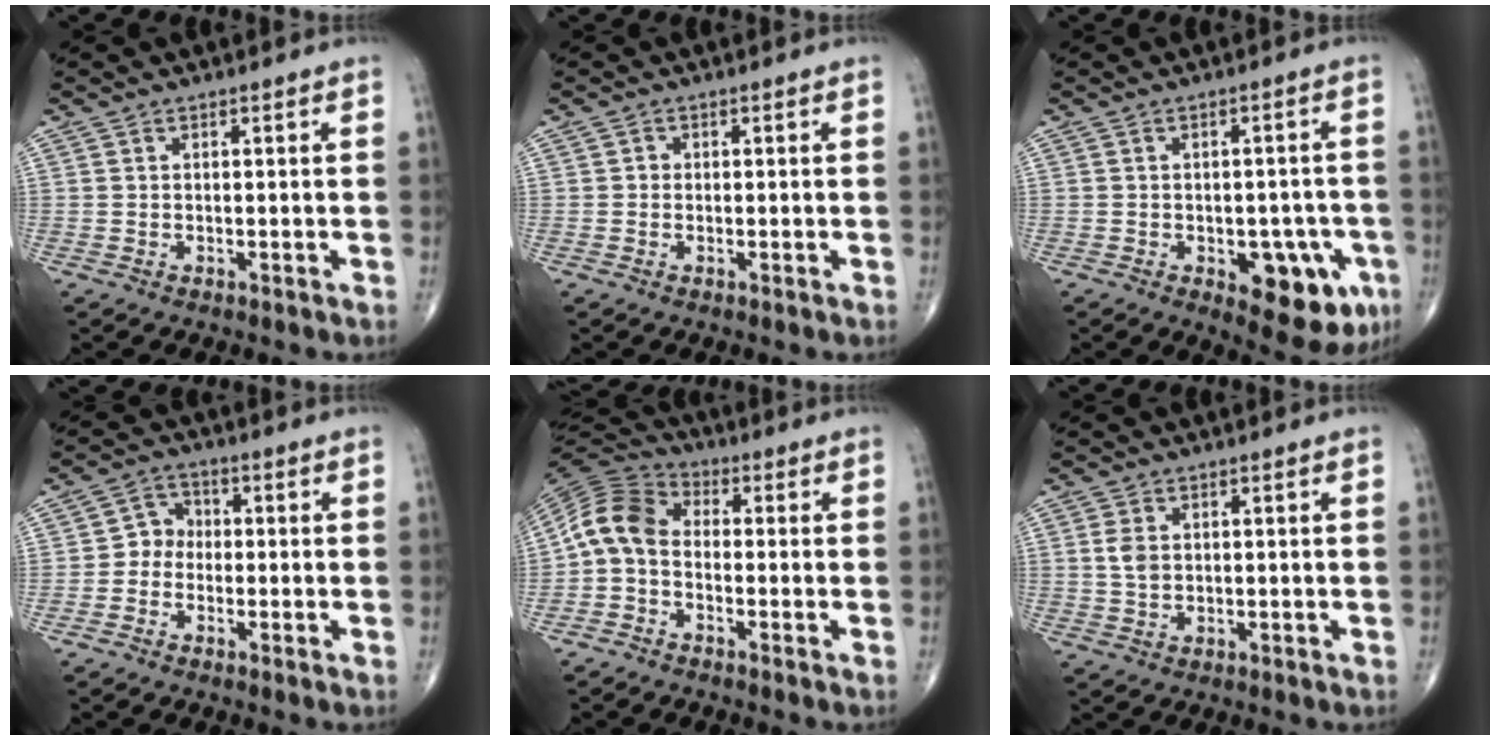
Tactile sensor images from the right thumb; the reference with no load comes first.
{"total": 0.8, "force": [-0.1, 0.8, 0.2], "torque": [0.002, 0.003, -0.003]}
{"total": 12.3, "force": [-4.6, 5.9, 9.7], "torque": [-0.083, 0.016, -0.047]}
{"total": 4.0, "force": [-0.9, 3.5, 1.7], "torque": [-0.006, 0.017, -0.032]}
{"total": 8.3, "force": [-1.2, 5.8, 5.9], "torque": [-0.106, 0.029, -0.044]}
{"total": 2.9, "force": [0.5, 2.1, 2.0], "torque": [-0.038, -0.001, 0.010]}